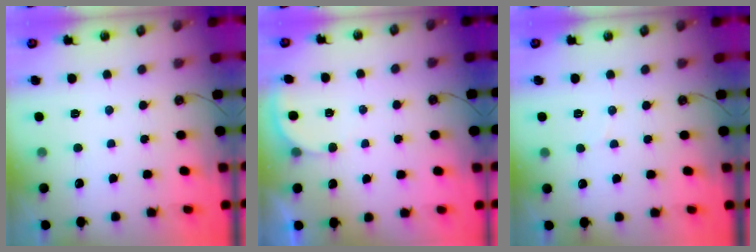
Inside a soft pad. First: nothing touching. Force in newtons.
{"total": 2.5, "press": 2.5, "slide": 0.3}
{"total": 2.9, "press": 2.9, "slide": 0.2}